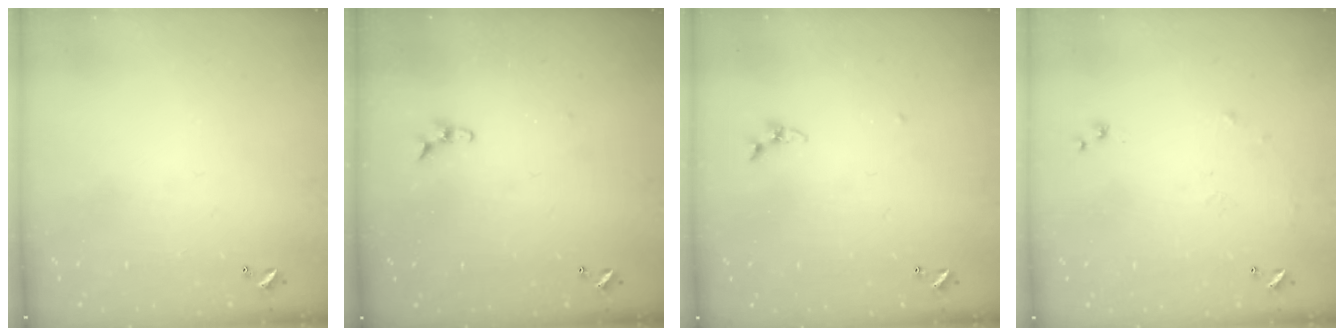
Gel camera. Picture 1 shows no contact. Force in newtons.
{"total": 4.9, "press": 4.8, "slide": 0.2}
{"total": 3.8, "press": 3.8, "slide": 0.3}
{"total": 6.0, "press": 5.9, "slide": 1.0}